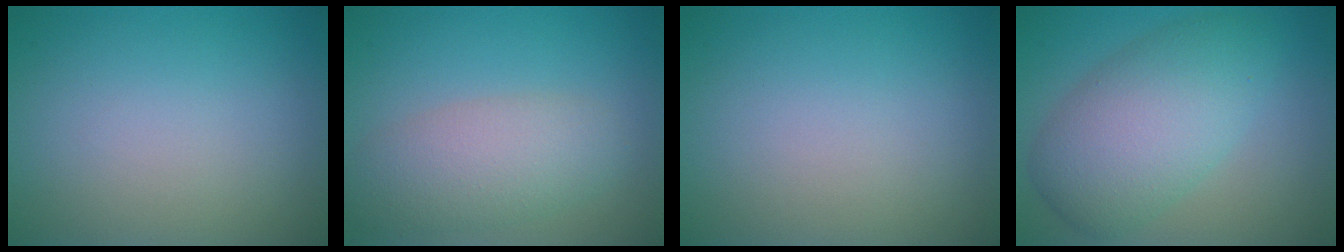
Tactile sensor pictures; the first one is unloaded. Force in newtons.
{"total": 4.6, "press": 4.6, "slide": 0.2}
{"total": 0.0}
{"total": 7.2, "press": 7.2, "slide": 0.1}